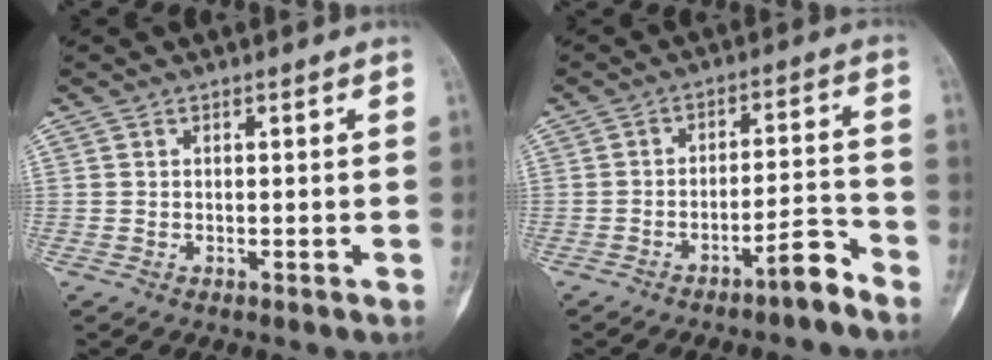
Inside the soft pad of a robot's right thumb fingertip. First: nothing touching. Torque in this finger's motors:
{"motor_torque": [1.88, 0.90, 1.11, -1.19, 0.44]}